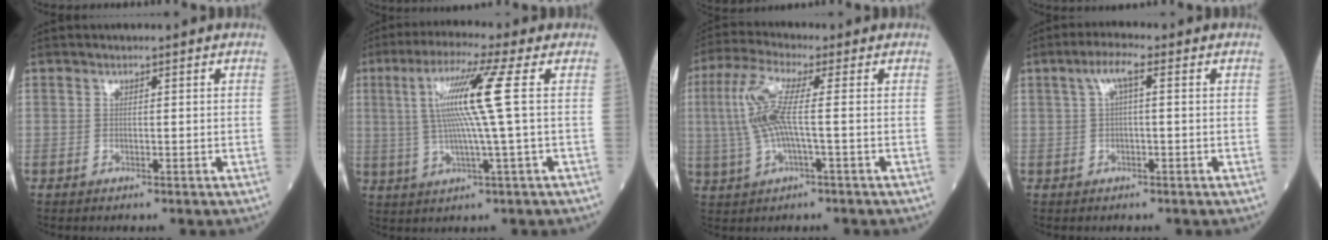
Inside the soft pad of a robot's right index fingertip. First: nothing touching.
{"total": 10.5, "force": [1.8, -1.6, 10.2], "torque": [-0.199, 0.010, 0.036]}
{"total": 8.7, "force": [0.3, 1.3, 8.6], "torque": [-0.199, 0.015, 0.002]}
{"total": 3.5, "force": [1.0, 0.5, 3.3], "torque": [-0.066, 0.017, 0.020]}